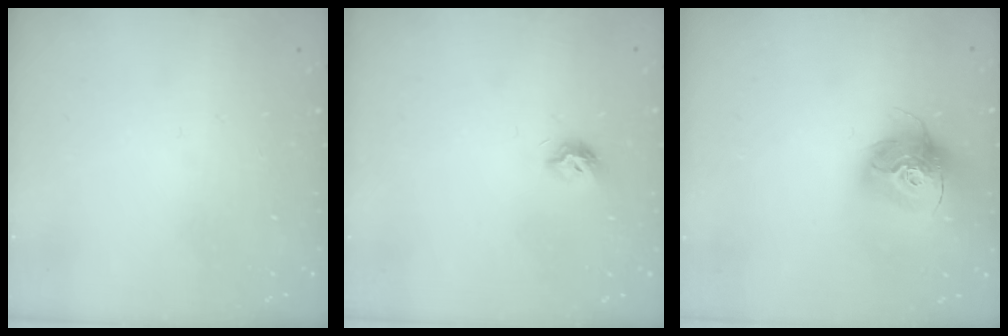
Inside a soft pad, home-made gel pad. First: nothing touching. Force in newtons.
{"total": 7.1, "press": 7.1, "slide": 0.8}
{"total": 16.1, "press": 16.0, "slide": 1.5}